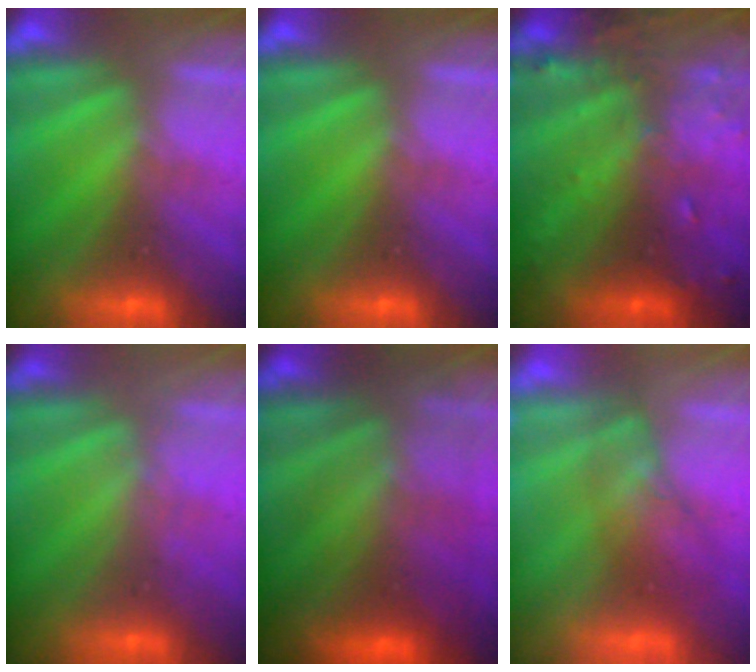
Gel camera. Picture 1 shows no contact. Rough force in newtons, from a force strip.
{"total": 0.0}
{"total": 7.6}
{"total": 1.8}
{"total": 7.5}
{"total": 2.6}